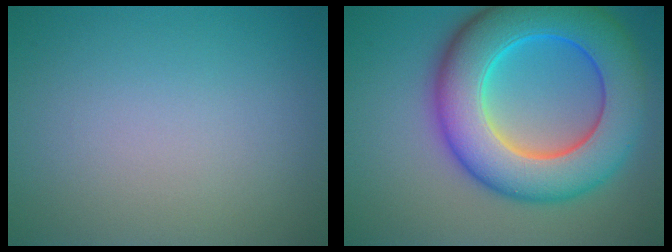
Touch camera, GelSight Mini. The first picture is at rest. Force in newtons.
{"total": 12.1, "press": 12.1, "slide": 0.3}